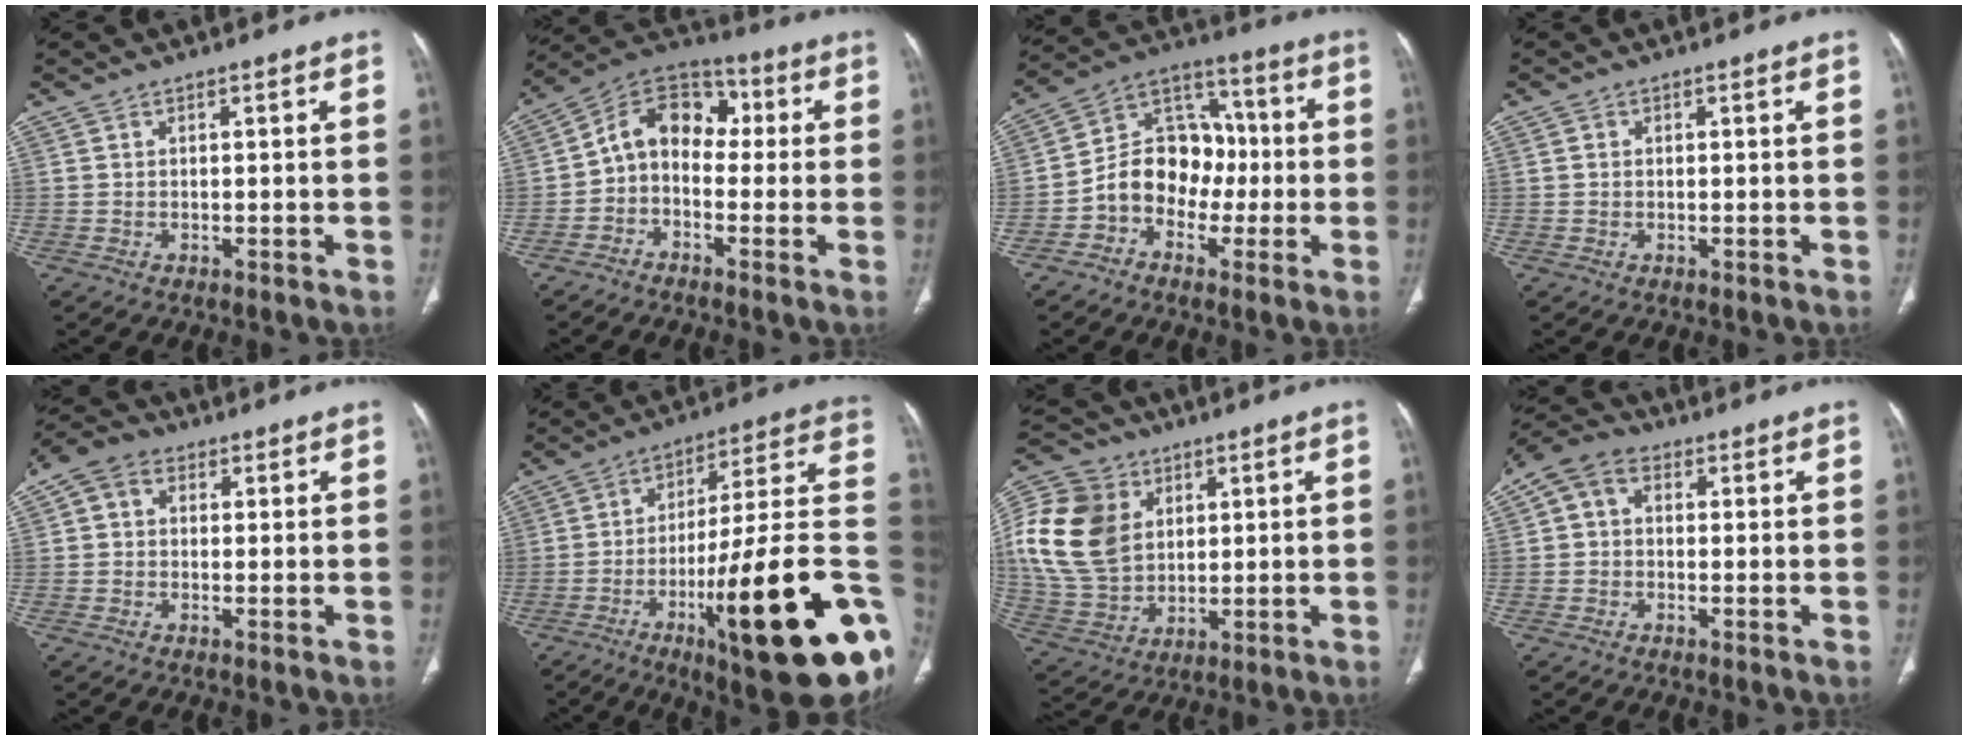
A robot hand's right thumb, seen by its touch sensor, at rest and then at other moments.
{"total": 10.9, "force": [-0.7, 7.9, 7.4], "torque": [-0.093, 0.048, -0.033]}
{"total": 12.9, "force": [-2.7, 10.2, 7.3], "torque": [-0.085, 0.047, -0.058]}
{"total": 0.8, "force": [0.2, 0.7, 0.4], "torque": [-0.006, 0.004, 0.004]}
{"total": 5.7, "force": [1.4, 4.7, 3.0], "torque": [-0.047, 0.016, 0.019]}
{"total": 31.5, "force": [-9.6, 6.5, 29.3], "torque": [-0.356, 0.027, -0.141]}
{"total": 20.6, "force": [5.2, 15.5, 12.5], "torque": [-0.255, -0.002, 0.106]}
{"total": 6.6, "force": [1.3, 5.1, 4.0], "torque": [-0.072, 0.024, 0.012]}